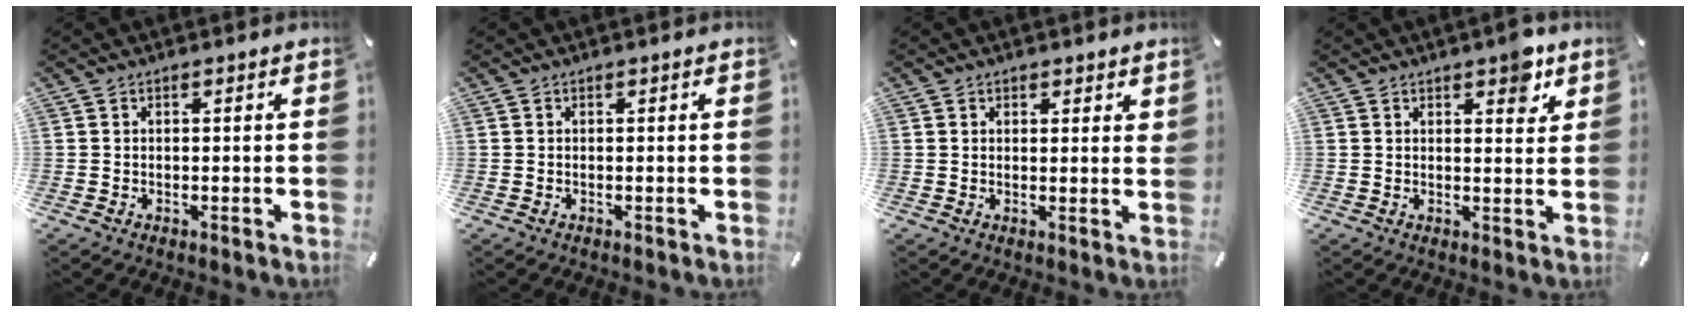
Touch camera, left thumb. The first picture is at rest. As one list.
[{"total": 0.0}, {"total": 1.7, "force": [1.3, 1.0, 0.5], "torque": [-0.003, -0.002, 0.022]}, {"total": 5.7, "force": [3.8, 2.7, 3.3], "torque": [-0.020, -0.023, 0.055]}]